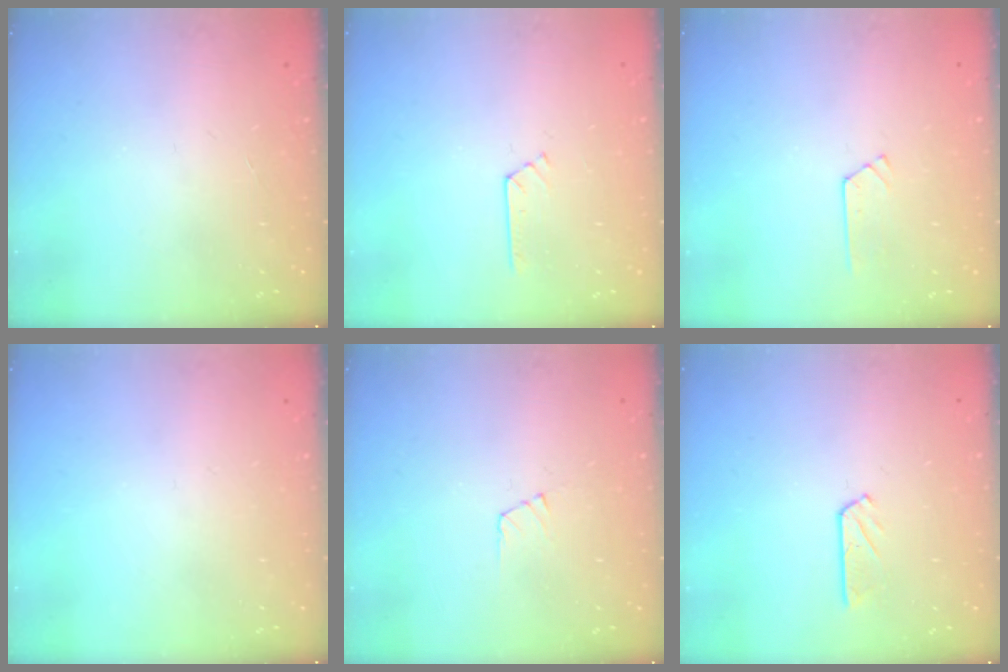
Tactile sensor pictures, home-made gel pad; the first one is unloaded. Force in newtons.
{"total": 2.5, "press": 2.5, "slide": 0.3}
{"total": 3.0, "press": 3.0, "slide": 0.4}
{"total": 0.0}
{"total": 3.1, "press": 3.1, "slide": 0.3}
{"total": 3.4, "press": 3.4, "slide": 0.4}